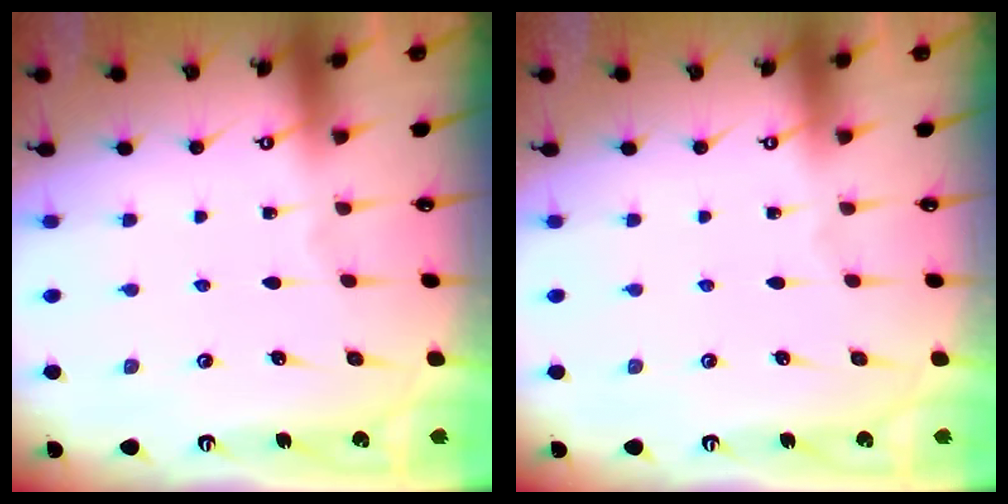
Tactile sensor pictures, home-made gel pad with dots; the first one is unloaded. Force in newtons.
{"total": 0.0}